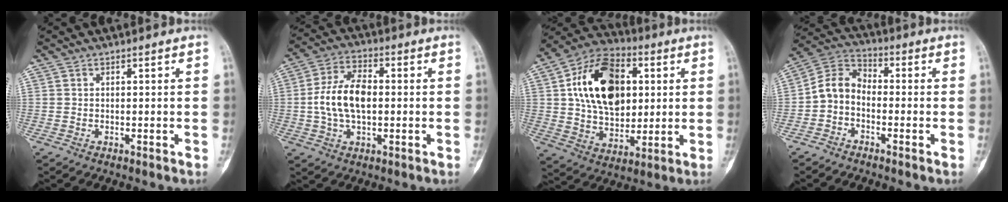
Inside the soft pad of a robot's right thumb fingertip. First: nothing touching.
{"total": 11.0, "force": [-0.2, 6.2, 9.1], "torque": [-0.173, 0.018, -0.006]}
{"total": 20.3, "force": [4.3, 13.4, 14.6], "torque": [-0.212, 0.002, 0.075]}
{"total": 7.1, "force": [-1.9, 5.2, 4.4], "torque": [-0.073, 0.037, -0.055]}